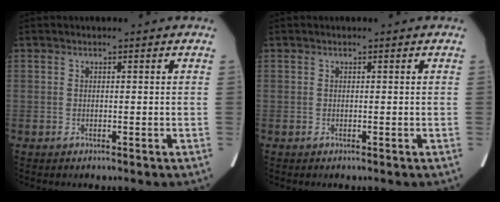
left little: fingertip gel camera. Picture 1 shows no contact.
{"total": 0.0}